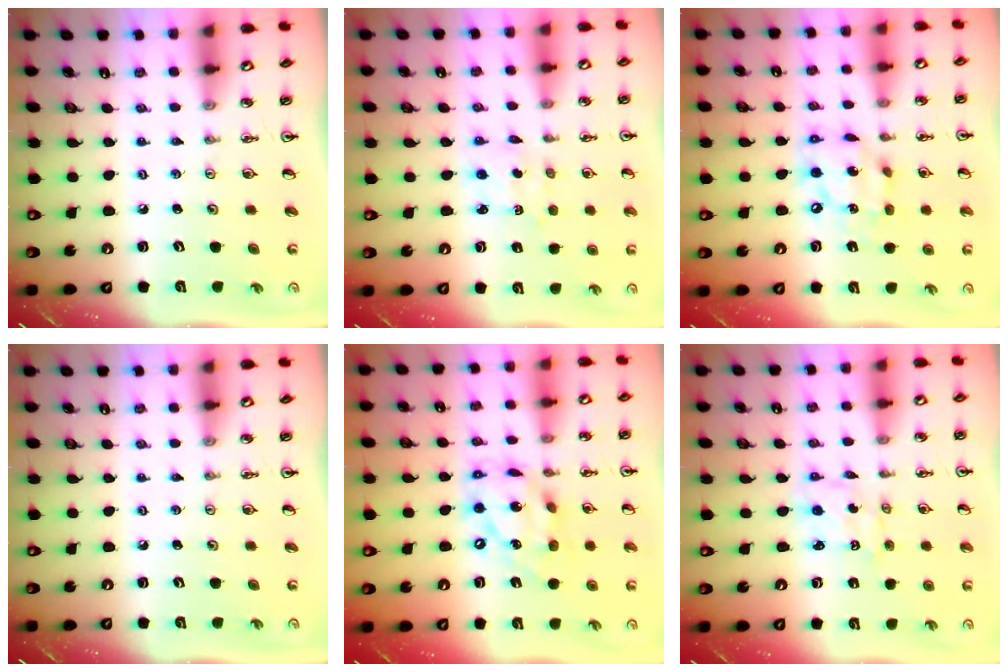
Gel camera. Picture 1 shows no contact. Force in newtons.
{"total": 1.8, "press": 1.8, "slide": 0.4}
{"total": 11.2, "press": 11.1, "slide": 1.3}
{"total": 0.0}
{"total": 15.0, "press": 15.0, "slide": 1.1}
{"total": 1.4, "press": 1.4, "slide": 0.2}